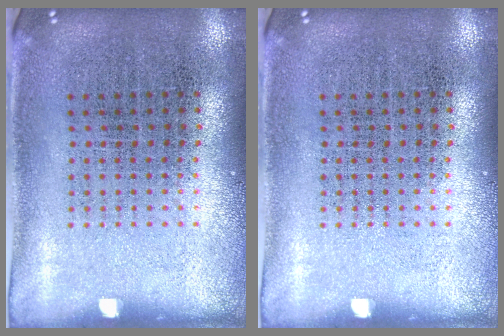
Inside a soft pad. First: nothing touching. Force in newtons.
{"total": 0.0}